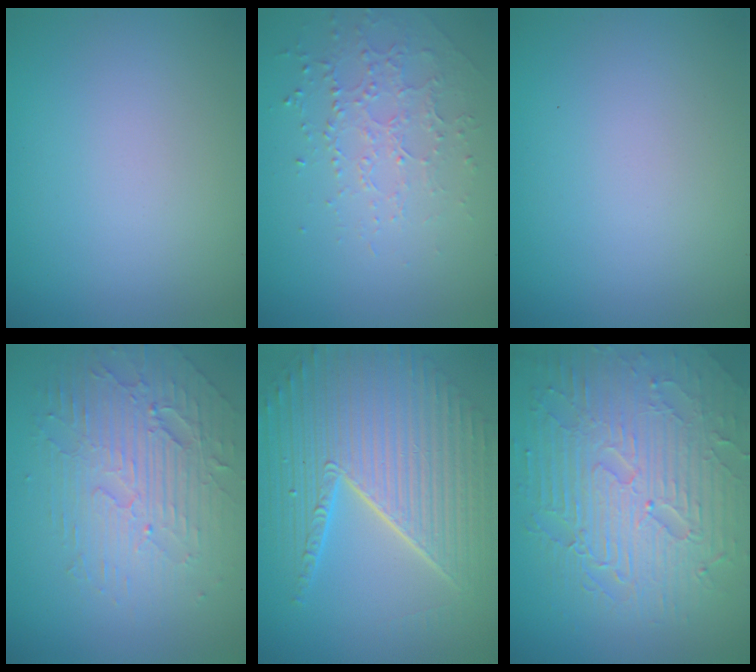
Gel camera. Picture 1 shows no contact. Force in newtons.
{"total": 1.7, "press": 1.5, "slide": 0.8}
{"total": 0.0}
{"total": 4.5, "press": 3.9, "slide": 2.3}
{"total": 10.4, "press": 6.7, "slide": 8.0}
{"total": 9.2, "press": 6.3, "slide": 6.7}